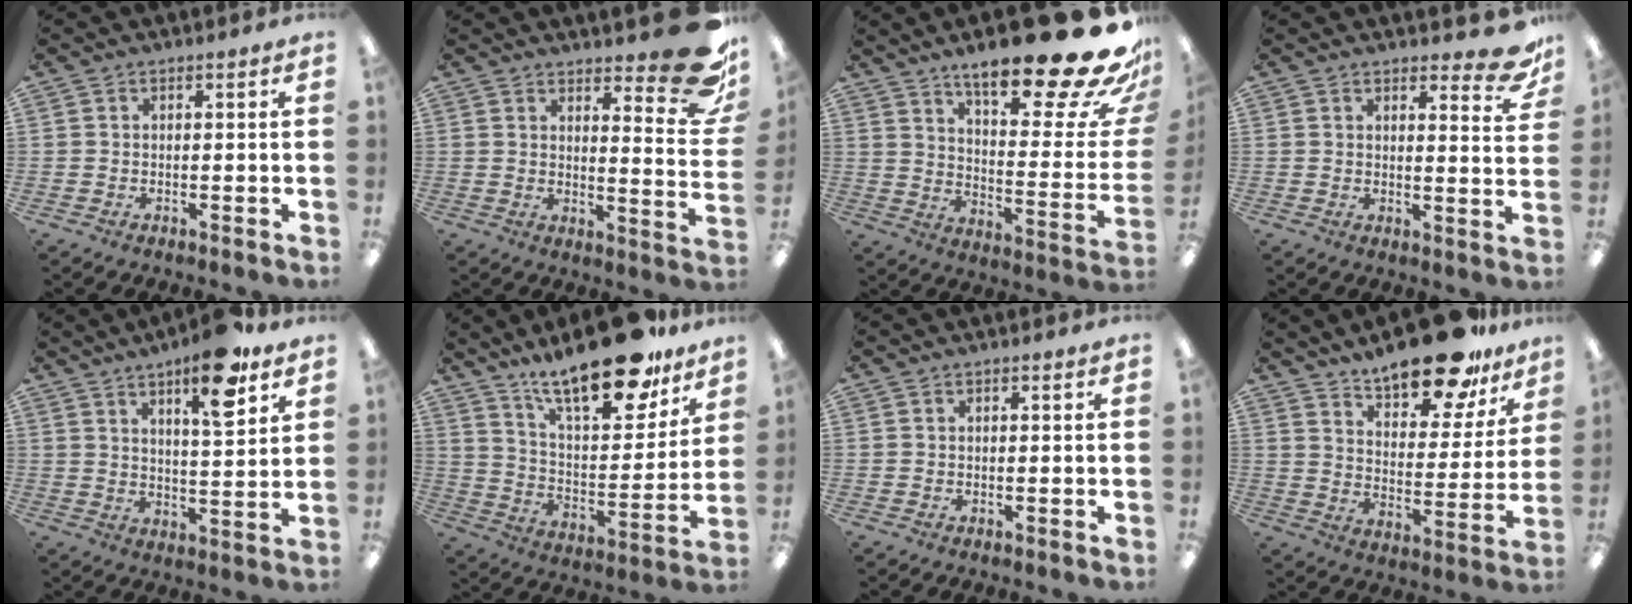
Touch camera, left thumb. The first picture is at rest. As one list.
[{"total": 14.6, "force": [9.8, 4.3, 10.0], "torque": [-0.114, -0.076, 0.161]}, {"total": 26.3, "force": [17.8, 6.6, 18.1], "torque": [-0.253, -0.130, 0.286]}, {"total": 7.5, "force": [5.5, 2.4, 4.5], "torque": [-0.044, -0.036, 0.092]}, {"total": 13.8, "force": [8.6, 4.0, 10.0], "torque": [-0.138, -0.045, 0.135]}, {"total": 23.6, "force": [17.7, 8.0, 13.5], "torque": [-0.207, -0.115, 0.298]}, {"total": 0.0}, {"total": 18.0, "force": [14.9, 5.8, 8.2], "torque": [-0.123, -0.102, 0.255]}]